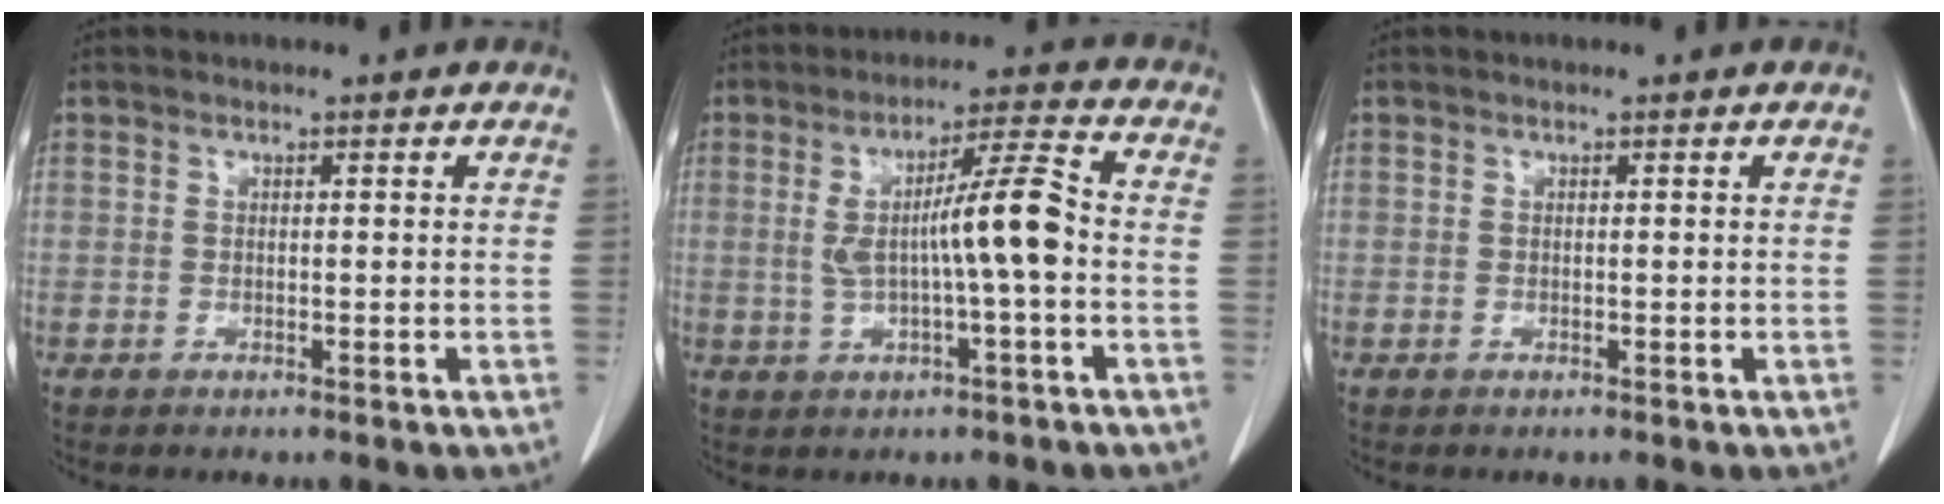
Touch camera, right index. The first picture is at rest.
{"total": 9.2, "force": [-0.4, 0.2, 9.2], "torque": [-0.158, 0.016, -0.009]}
{"total": 0.0}